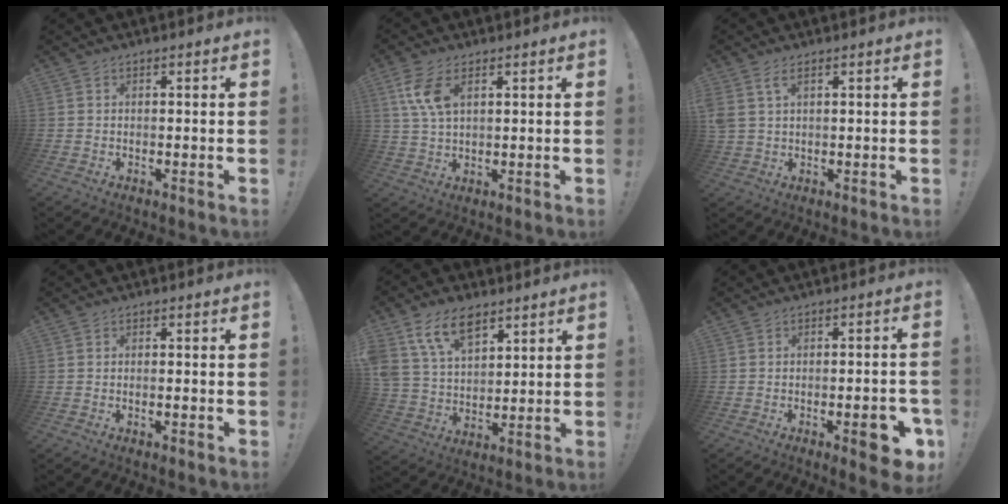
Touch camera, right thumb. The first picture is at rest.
{"total": 8.2, "force": [3.6, 4.1, 6.1], "torque": [-0.130, -0.006, 0.067]}
{"total": 4.1, "force": [2.0, 1.9, 3.1], "torque": [-0.060, -0.002, 0.039]}
{"total": 0.9, "force": [-0.5, 0.1, 0.8], "torque": [-0.010, -0.001, -0.009]}
{"total": 13.8, "force": [8.6, 8.0, 7.3], "torque": [-0.143, -0.035, 0.166]}
{"total": 8.4, "force": [-3.7, 2.4, 7.1], "torque": [-0.089, 0.011, -0.055]}